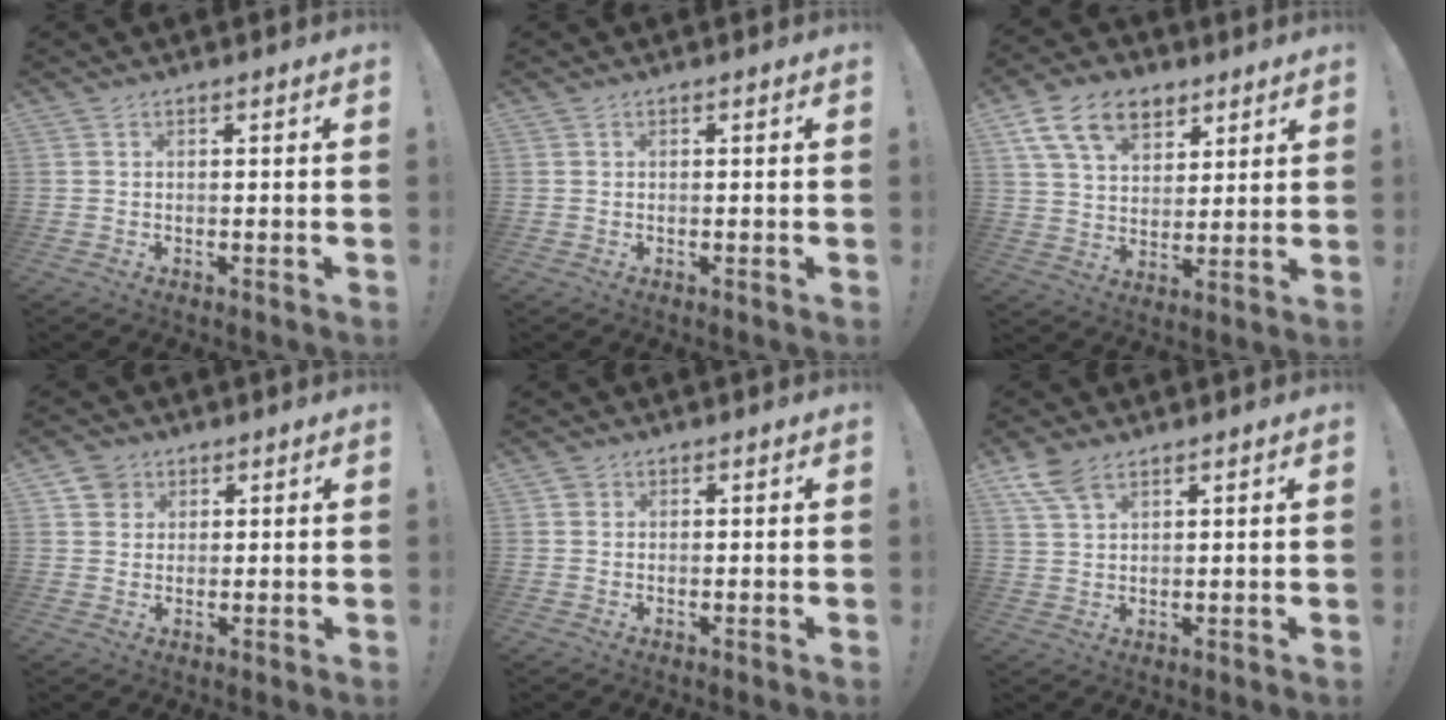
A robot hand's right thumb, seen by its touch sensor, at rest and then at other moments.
{"total": 0.0}
{"total": 15.8, "force": [8.3, 10.5, 8.4], "torque": [-0.133, -0.034, 0.156]}
{"total": 5.0, "force": [2.8, 4.1, 0.8], "torque": [-0.010, -0.012, 0.054]}
{"total": 1.3, "force": [0.6, 1.1, 0.2], "torque": [0.003, -0.002, 0.011]}
{"total": 6.6, "force": [4.4, 3.1, 3.8], "torque": [-0.075, -0.014, 0.087]}